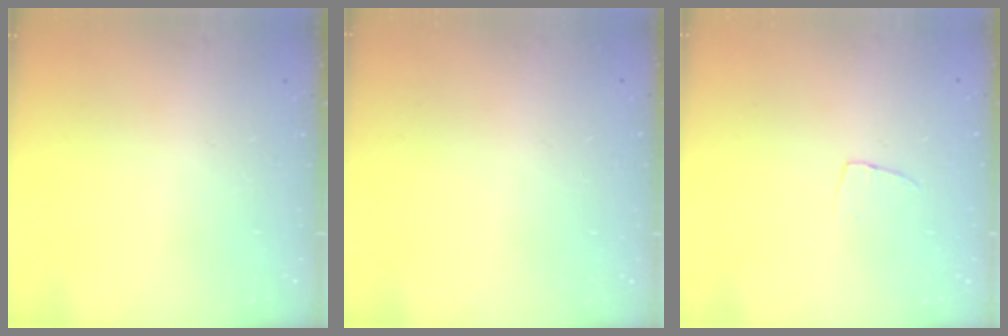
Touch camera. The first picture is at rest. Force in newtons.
{"total": 0.0}
{"total": 2.9, "press": 2.9, "slide": 0.1}